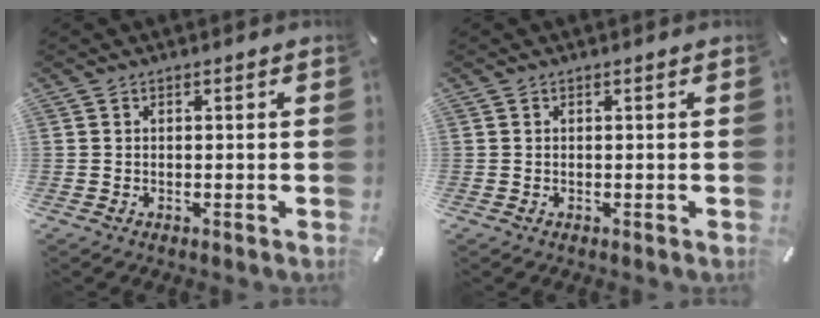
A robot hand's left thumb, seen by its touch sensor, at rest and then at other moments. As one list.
[{"total": 0.0}]